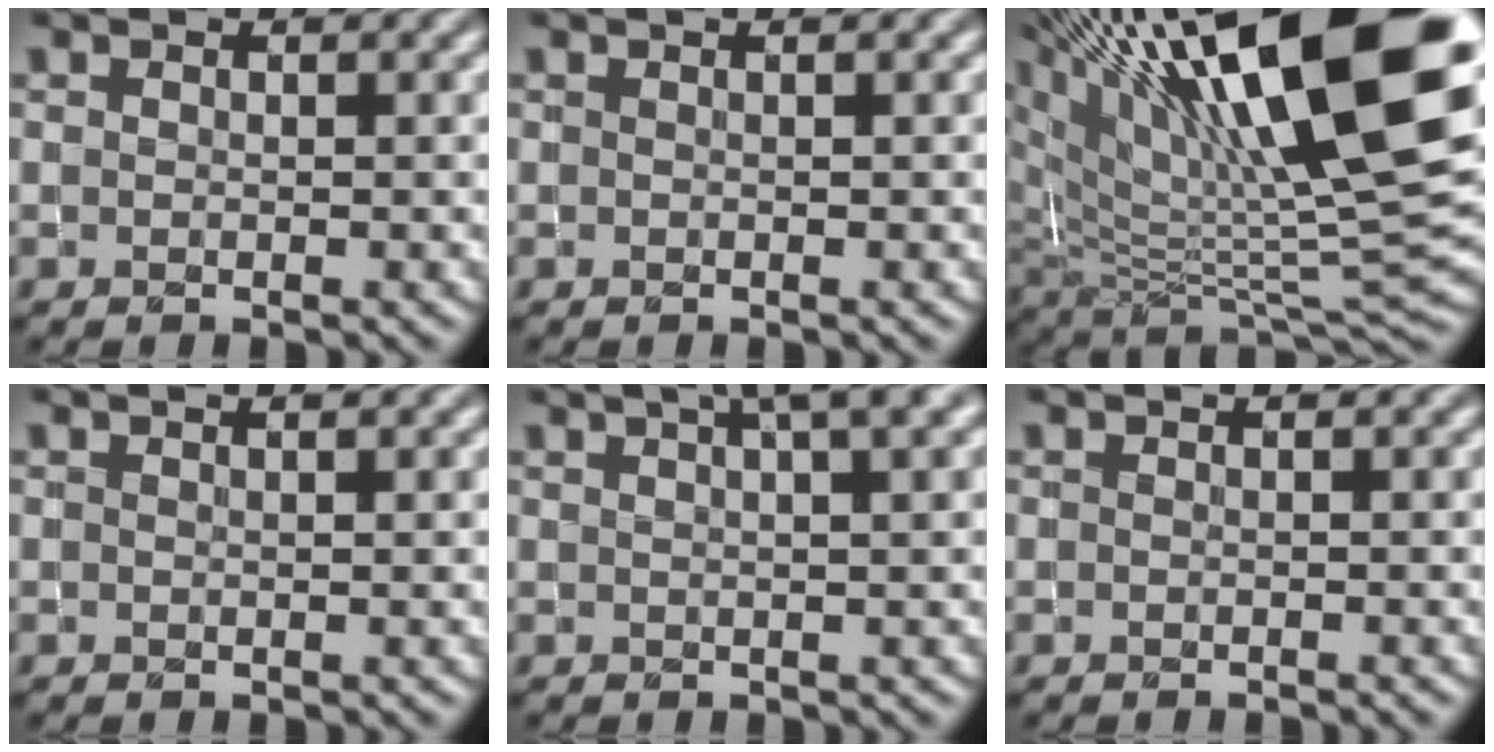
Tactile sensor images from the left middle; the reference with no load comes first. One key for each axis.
{"total": 0.0}
{"total": 18.5, "fx": 8.7, "fy": 6.0, "fz": 15.2, "tx": -0.253, "ty": 0.022, "tz": 0.155}
{"total": 1.0, "fx": 0.7, "fy": 0.2, "fz": 0.7, "tx": -0.015, "ty": -0.002, "tz": 0.007}
{"total": 4.6, "fx": 2.8, "fy": 0.8, "fz": 3.6, "tx": -0.037, "ty": 0.017, "tz": 0.033}
{"total": 0.7, "fx": -0.3, "fy": 0.2, "fz": 0.7, "tx": -0.009, "ty": -0.003, "tz": -0.004}